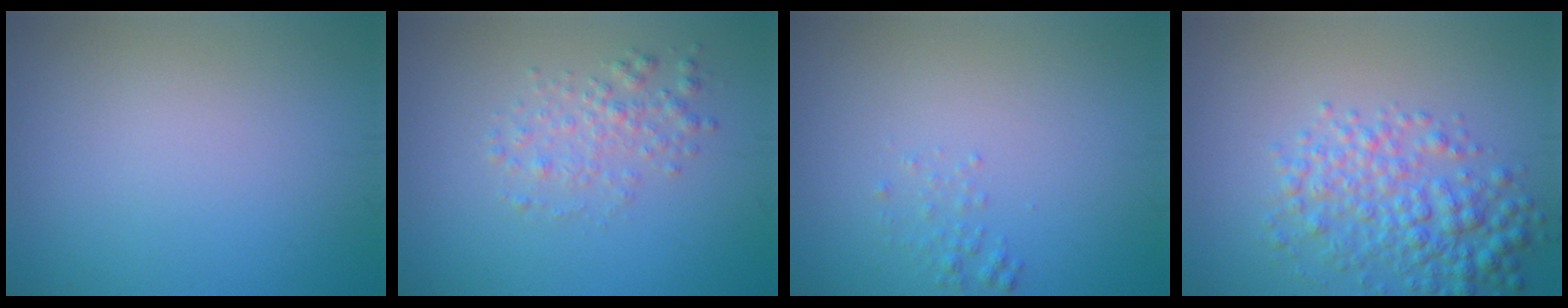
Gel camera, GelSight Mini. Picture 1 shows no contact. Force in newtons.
{"total": 2.2, "press": 2.2, "slide": 0.0}
{"total": 1.0, "press": 1.0, "slide": 0.0}
{"total": 5.0, "press": 5.0, "slide": 0.2}